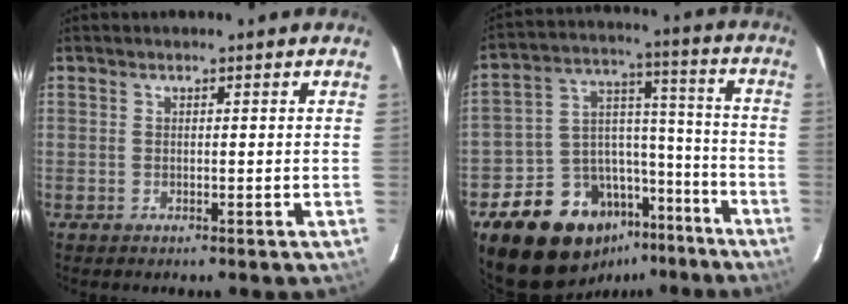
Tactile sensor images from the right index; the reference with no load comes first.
{"total": 18.8, "force": [-12.7, 12.0, 6.8], "torque": [-0.146, 0.065, -0.173]}